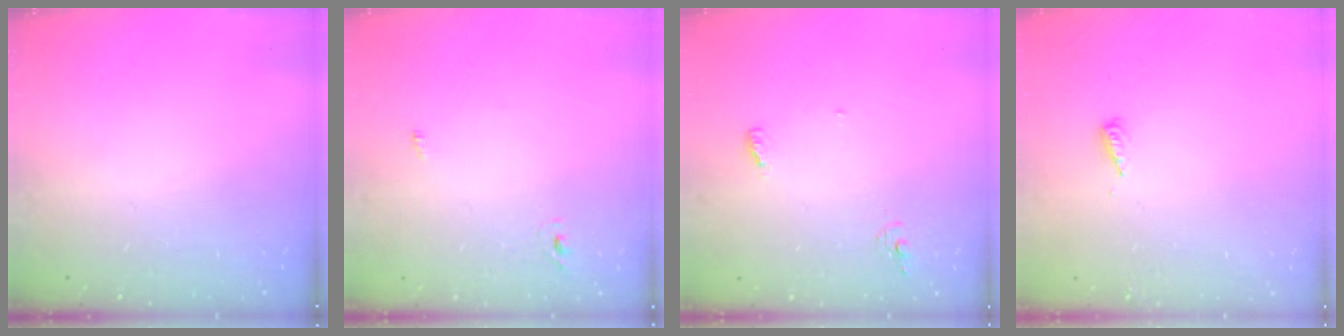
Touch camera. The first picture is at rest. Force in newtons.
{"total": 2.3, "press": 2.1, "slide": 1.0}
{"total": 4.8, "press": 4.8, "slide": 0.3}
{"total": 3.6, "press": 3.6, "slide": 0.3}